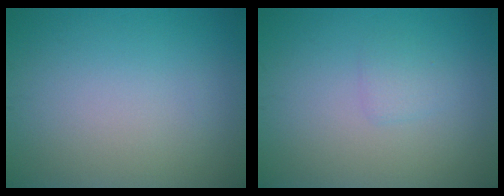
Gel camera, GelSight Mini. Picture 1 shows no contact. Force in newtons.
{"total": 1.1, "press": 1.1, "slide": 0.1}